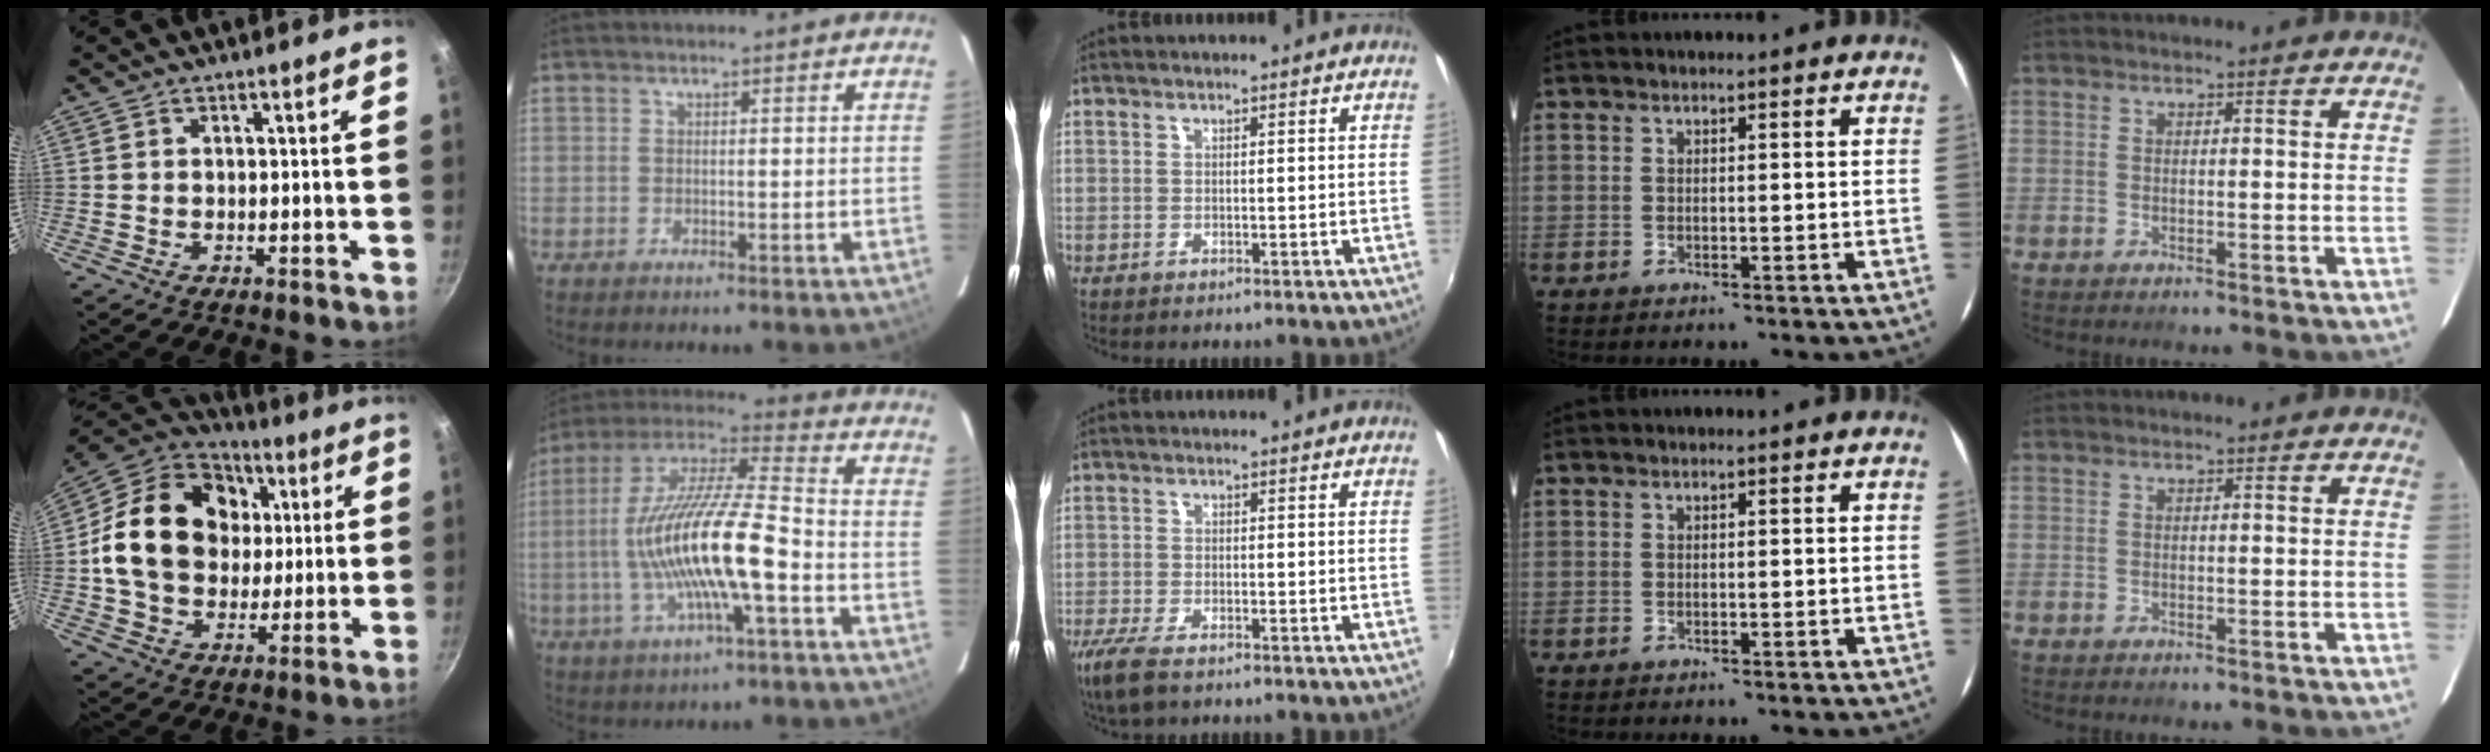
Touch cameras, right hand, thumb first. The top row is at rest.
{"thumb": {"total": 23.6, "force": [3.3, 18.3, 14.6], "torque": [-0.235, 0.022, 0.054]}, "index": {"total": 18.3, "force": [-4.4, 2.7, 17.6], "torque": [-0.339, -0.007, -0.085]}, "middle": {"total": 5.9, "force": [-4.2, 1.7, 3.8], "torque": [-0.097, -0.021, -0.081]}}